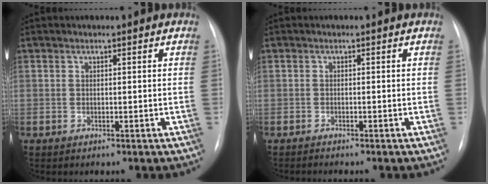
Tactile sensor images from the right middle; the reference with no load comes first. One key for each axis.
{"total": 0.9, "fx": -0.8, "fy": -0.1, "fz": 0.2, "tx": -0.006, "ty": -0.002, "tz": -0.011}